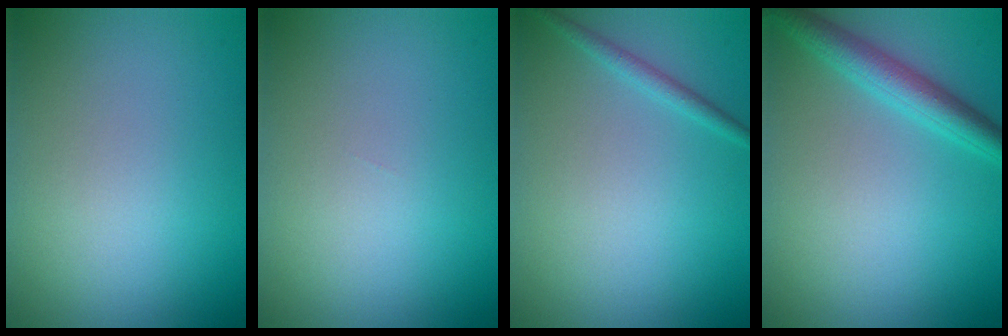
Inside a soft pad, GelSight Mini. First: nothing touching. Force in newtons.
{"total": 0.0}
{"total": 1.2, "press": 1.2, "slide": 0.0}
{"total": 3.4, "press": 3.4, "slide": 0.1}